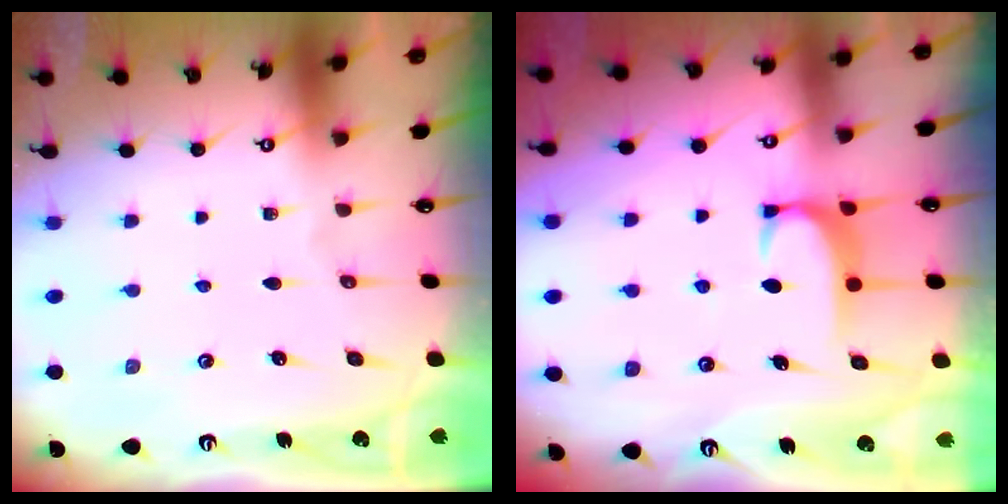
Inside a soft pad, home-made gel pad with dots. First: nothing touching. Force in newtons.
{"total": 1.6, "press": 1.6, "slide": 0.5}